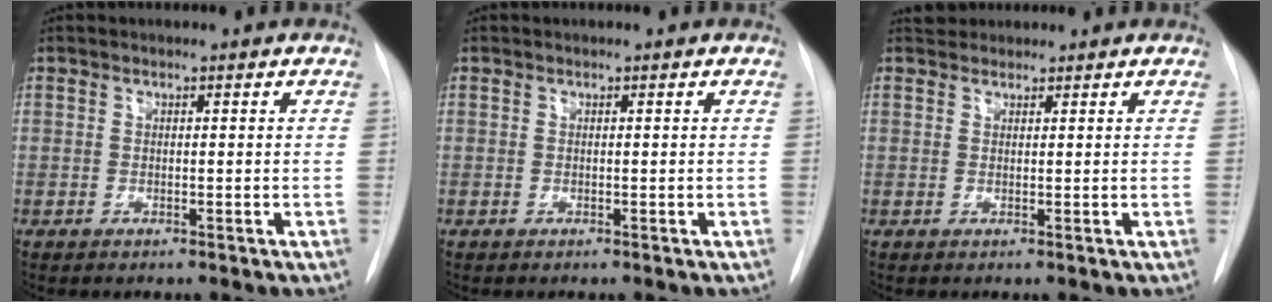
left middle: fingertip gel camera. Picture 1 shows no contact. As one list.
[{"total": 0.0}, {"total": 2.1, "force": [1.9, 0.9, 0.0], "torque": [0.001, 0.018, 0.030]}]